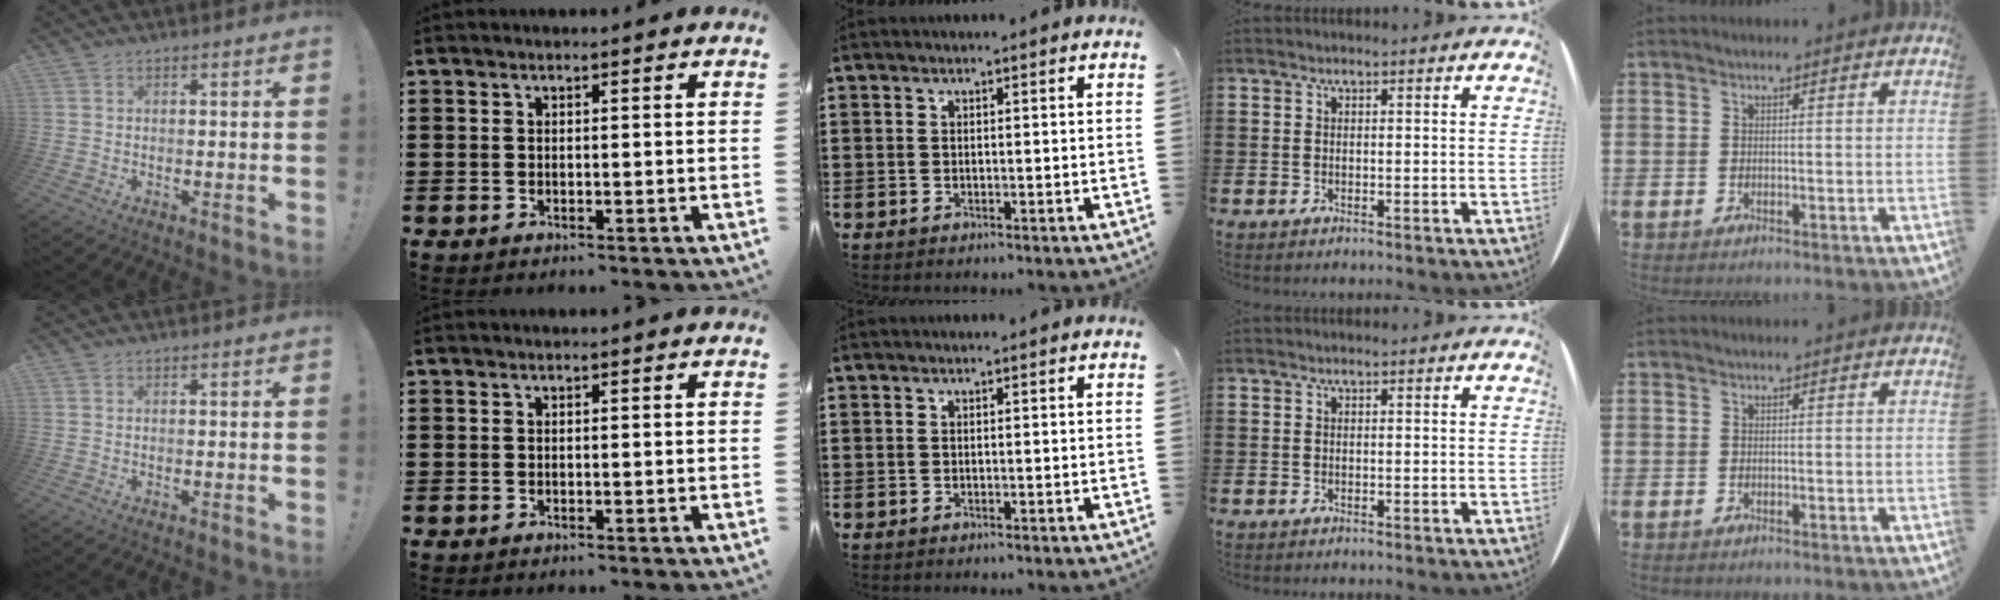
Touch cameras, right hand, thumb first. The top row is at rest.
{}